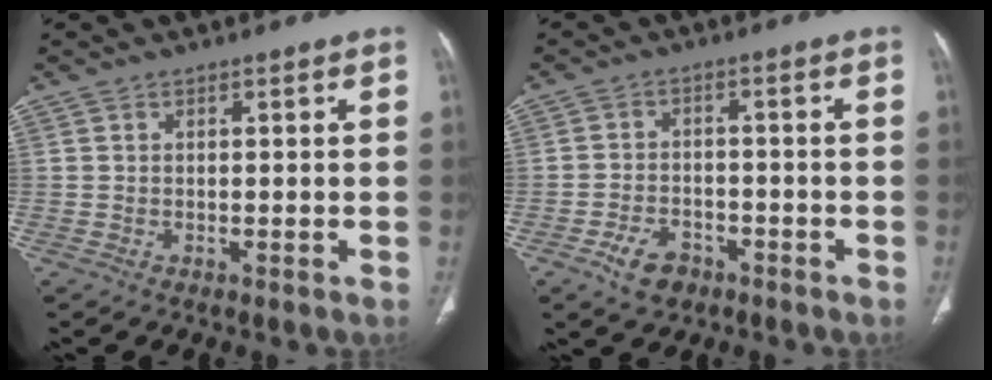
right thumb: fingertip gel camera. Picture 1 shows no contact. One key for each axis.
{"total": 5.9, "fx": -3.4, "fy": 3.8, "fz": 2.9, "tx": -0.044, "ty": 0.023, "tz": -0.054}